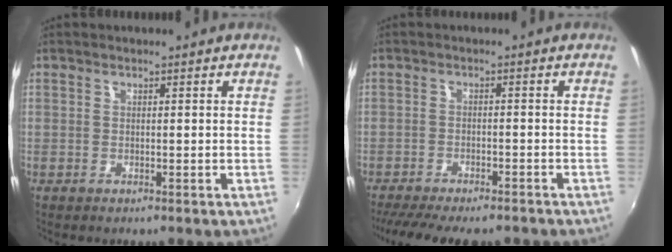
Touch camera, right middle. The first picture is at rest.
{"total": 14.0, "force": [-11.9, 3.1, 6.6], "torque": [-0.137, -0.036, -0.178]}